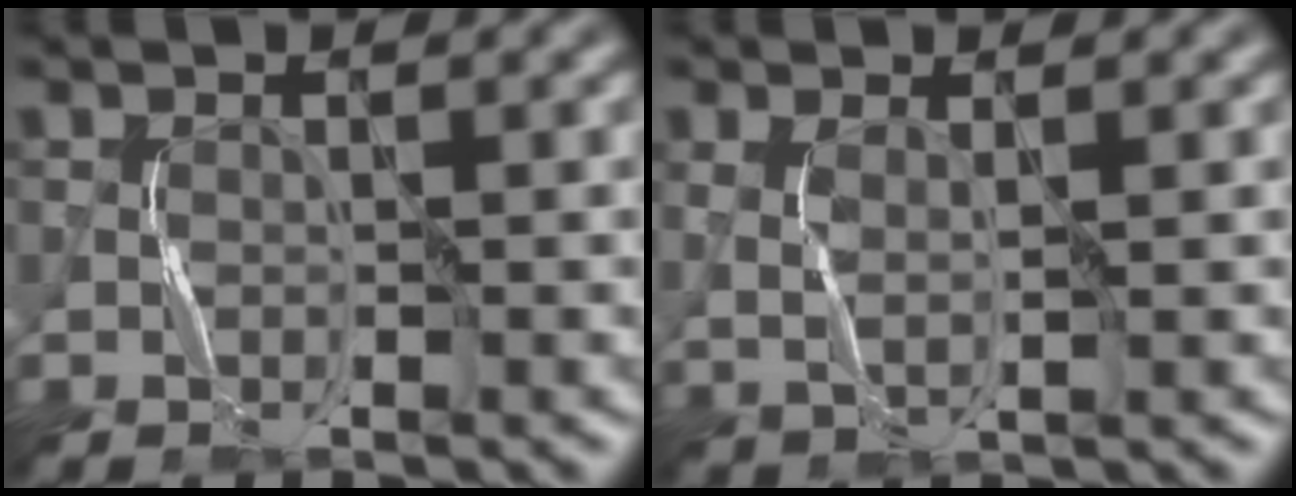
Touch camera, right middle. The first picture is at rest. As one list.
[{"total": 1.7, "force": [0.7, 0.5, 1.5], "torque": [-0.038, -0.002, 0.018]}]